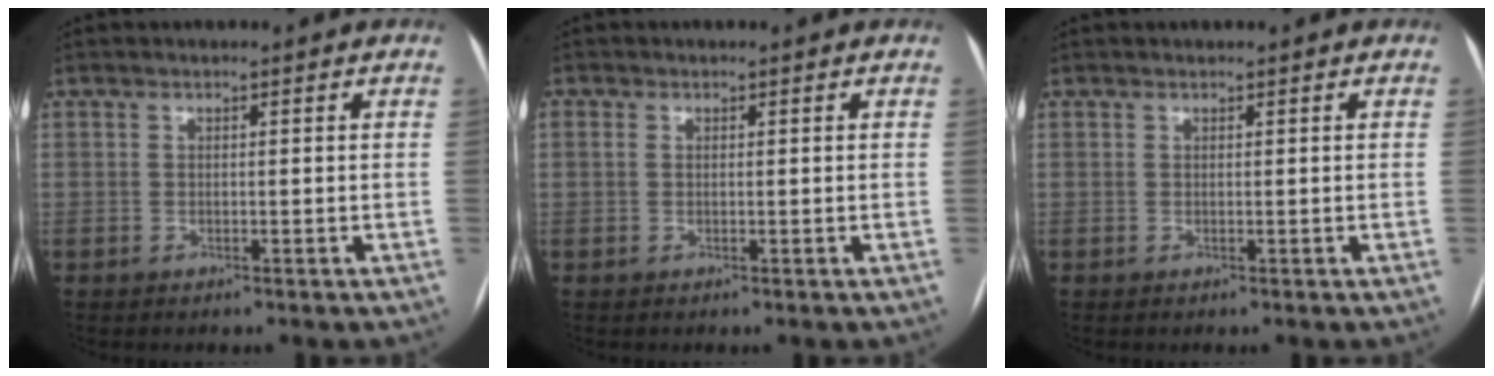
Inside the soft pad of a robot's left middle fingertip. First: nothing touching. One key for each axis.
{"total": 0.8, "fx": -0.4, "fy": -0.6, "fz": -0.1, "tx": -0.001, "ty": -0.002, "tz": -0.008}
{"total": 0.0}